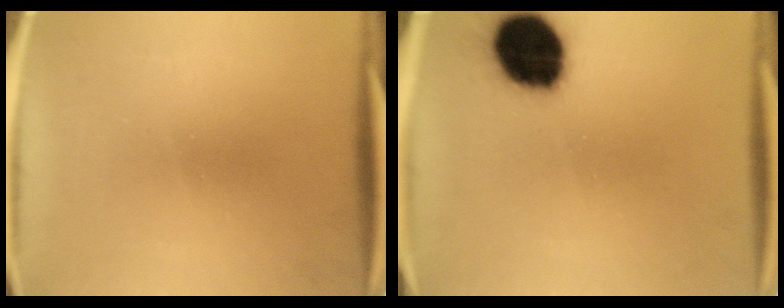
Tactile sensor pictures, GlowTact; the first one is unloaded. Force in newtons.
{"total": 17.7}